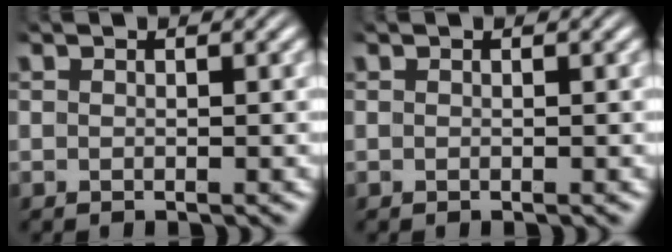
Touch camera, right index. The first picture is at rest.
{"total": 0.0}